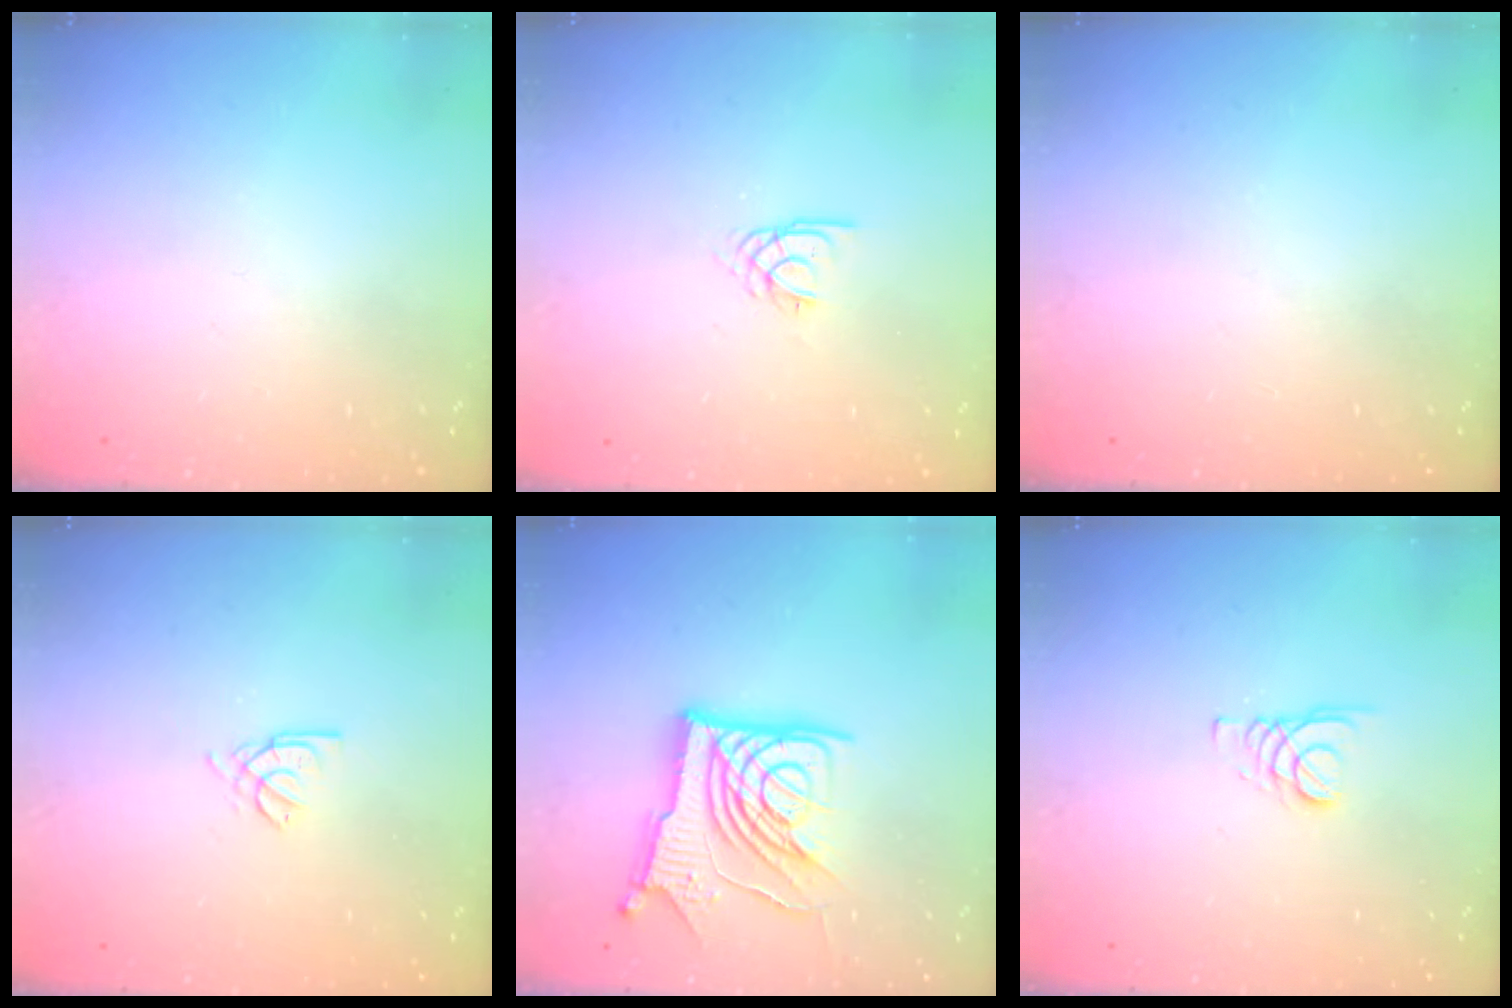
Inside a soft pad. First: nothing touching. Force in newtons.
{"total": 2.2, "press": 2.2, "slide": 0.4}
{"total": 0.0}
{"total": 2.2, "press": 2.2, "slide": 0.6}
{"total": 16.0, "press": 15.9, "slide": 1.8}
{"total": 1.8, "press": 1.8, "slide": 0.2}